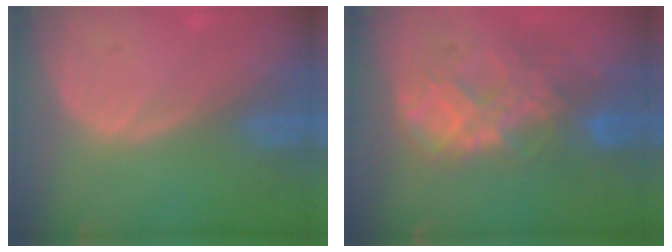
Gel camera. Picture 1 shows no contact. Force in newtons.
{"total": 8.8, "press": 7.6, "slide": 4.5}